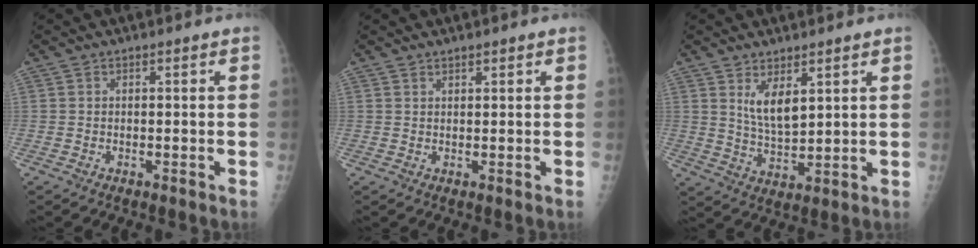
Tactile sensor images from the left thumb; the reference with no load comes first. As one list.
[{"total": 1.0, "force": [0.9, 0.3, 0.4], "torque": [-0.003, -0.004, 0.014]}, {"total": 6.3, "force": [3.1, 2.6, 4.9], "torque": [-0.080, -0.030, 0.067]}]